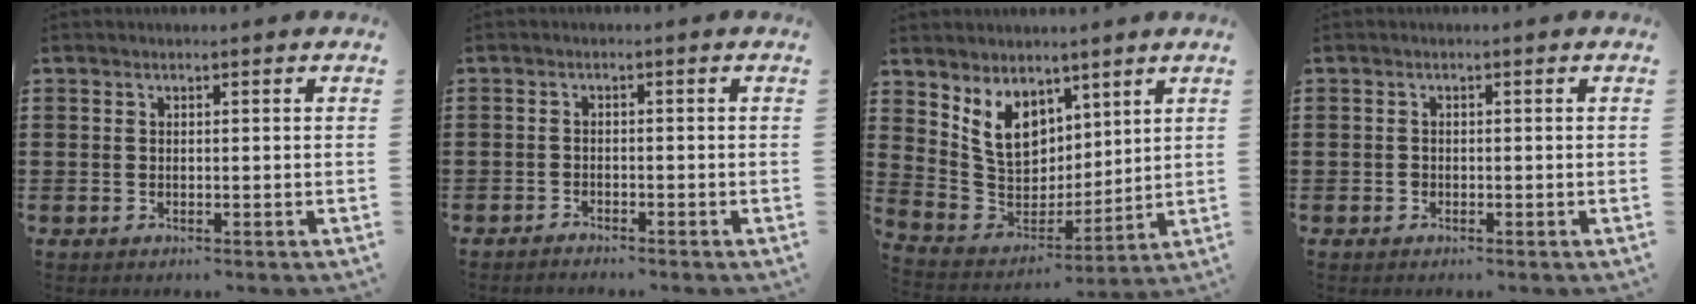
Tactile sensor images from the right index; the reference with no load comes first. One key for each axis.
{"total": 1.2, "fx": -1.1, "fy": 0.2, "fz": -0.1, "tx": -0.002, "ty": 0.005, "tz": -0.025}
{"total": 9.2, "fx": 4.8, "fy": 6.8, "fz": 4.0, "tx": -0.116, "ty": -0.013, "tz": 0.097}
{"total": 0.7, "fx": -0.4, "fy": 0.5, "fz": 0.3, "tx": -0.007, "ty": 0.002, "tz": -0.008}